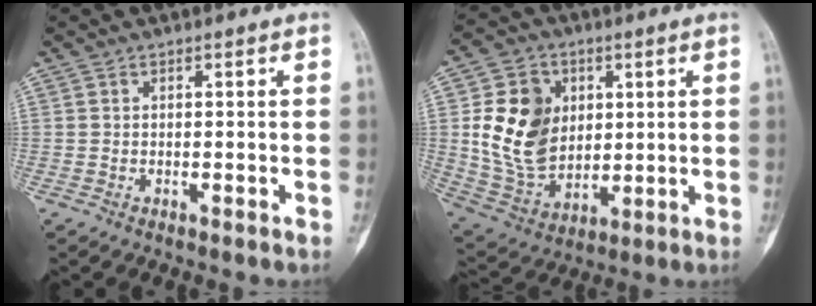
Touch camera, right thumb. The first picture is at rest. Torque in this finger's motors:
{"motor_torque": [1.53, 2.27, 1.26, 0.26, 0.12]}